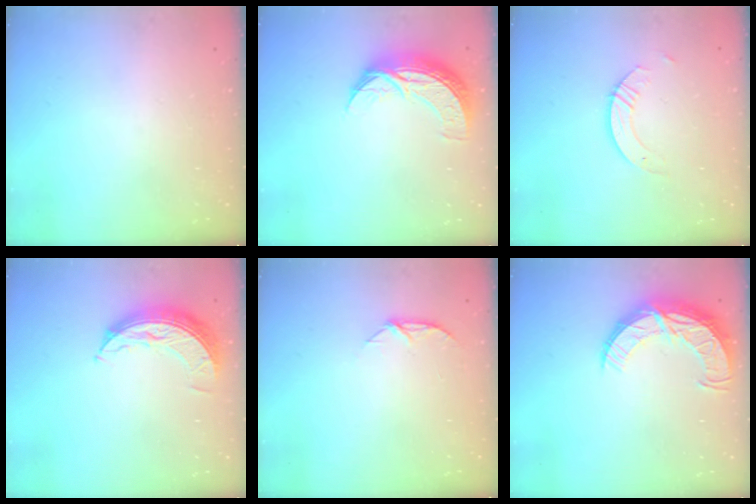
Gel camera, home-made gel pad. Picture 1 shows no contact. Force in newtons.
{"total": 10.1, "press": 10.1, "slide": 0.8}
{"total": 3.8, "press": 3.7, "slide": 0.4}
{"total": 8.3, "press": 8.3, "slide": 0.6}
{"total": 5.8, "press": 5.7, "slide": 0.6}
{"total": 12.4, "press": 12.4, "slide": 1.0}